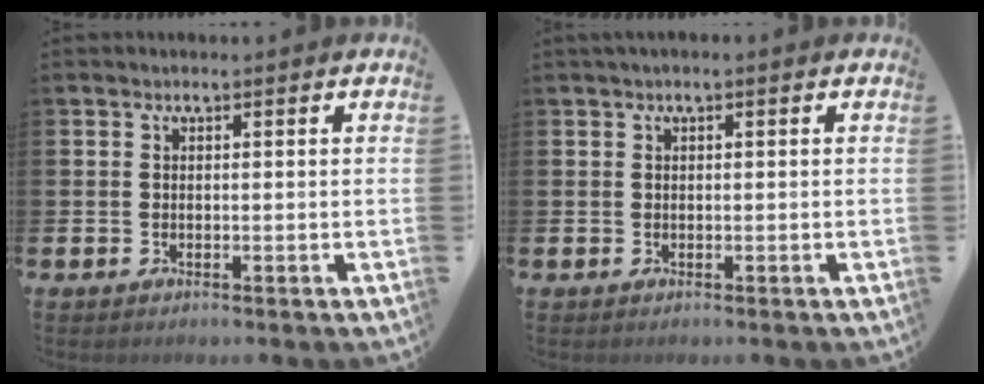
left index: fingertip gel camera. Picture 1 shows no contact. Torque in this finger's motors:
{"motor_torque": [0.48, -1.67, 0.00, 0.18]}